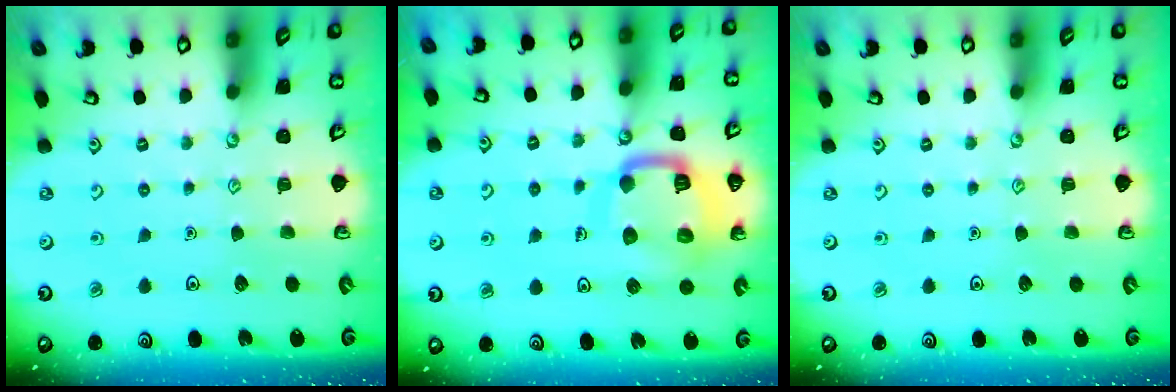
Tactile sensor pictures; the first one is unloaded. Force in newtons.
{"total": 15.4, "press": 15.3, "slide": 1.6}
{"total": 0.0}